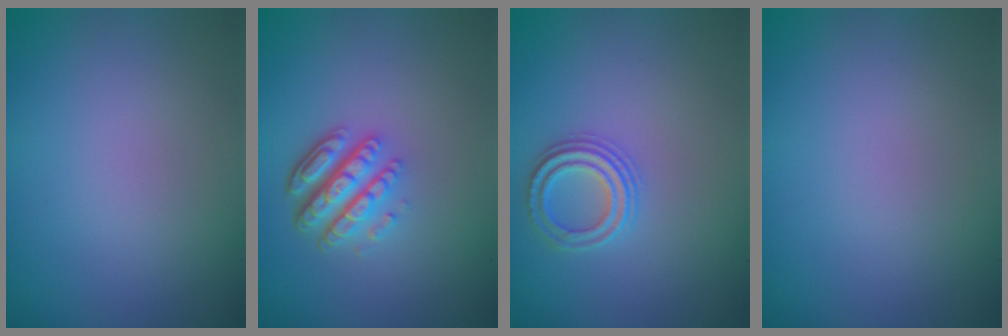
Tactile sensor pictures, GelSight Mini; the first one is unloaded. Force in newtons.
{"total": 4.7, "press": 3.4, "slide": 3.3}
{"total": 2.4, "press": 2.2, "slide": 0.8}
{"total": 0.0}